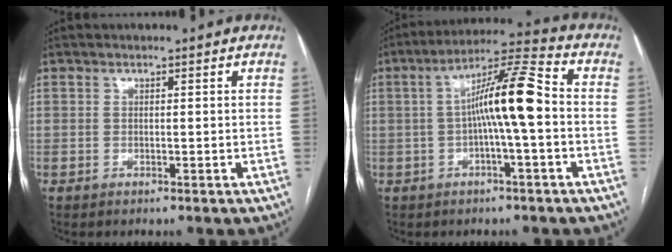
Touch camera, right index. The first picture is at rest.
{"total": 10.5, "force": [-0.6, 0.4, 10.5], "torque": [-0.182, 0.026, -0.015]}